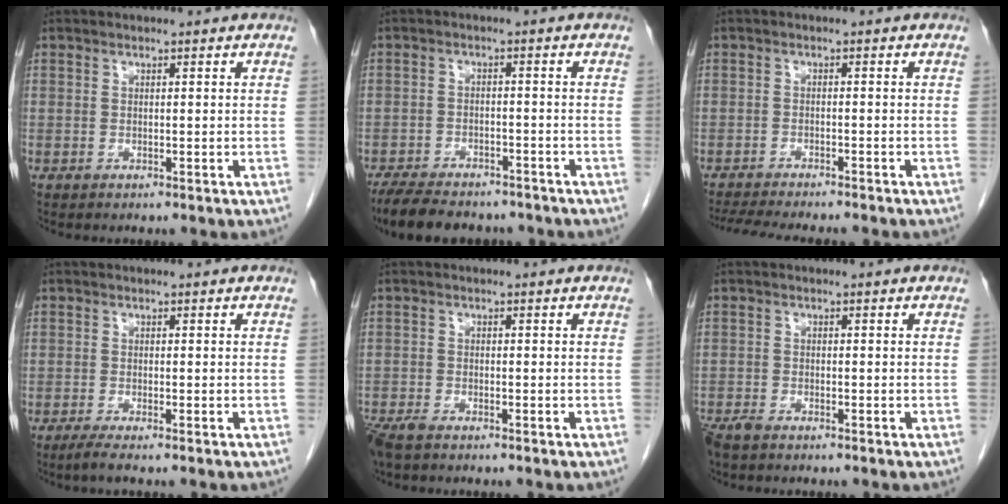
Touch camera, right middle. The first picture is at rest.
{"total": 12.3, "force": [-10.3, 4.3, 5.2], "torque": [-0.098, -0.004, -0.148]}
{"total": 11.3, "force": [-10.1, 1.2, 4.9], "torque": [-0.070, -0.015, -0.140]}
{"total": 1.7, "force": [-1.2, -0.2, 1.1], "torque": [-0.031, -0.006, -0.027]}
{"total": 4.0, "force": [-3.2, 1.1, 2.1], "torque": [-0.041, -0.011, -0.054]}
{"total": 3.1, "force": [-2.6, 0.9, 1.5], "torque": [-0.028, -0.008, -0.042]}